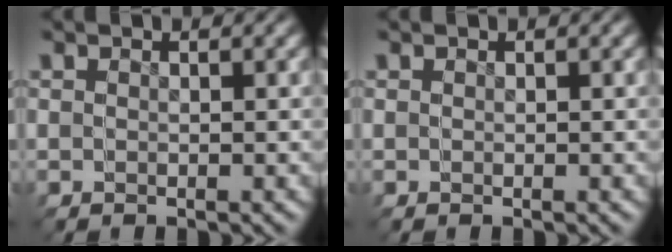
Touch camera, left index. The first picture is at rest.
{"total": 0.0}